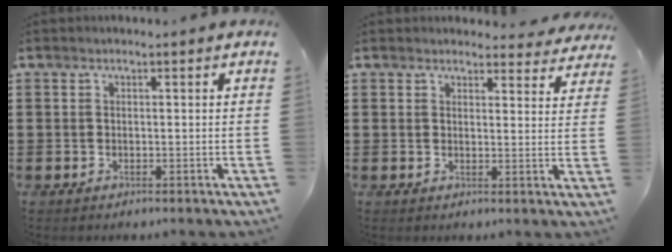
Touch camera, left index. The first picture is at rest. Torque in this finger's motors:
{"motor_torque": [2.14, 0.00, 0.36, 0.01]}